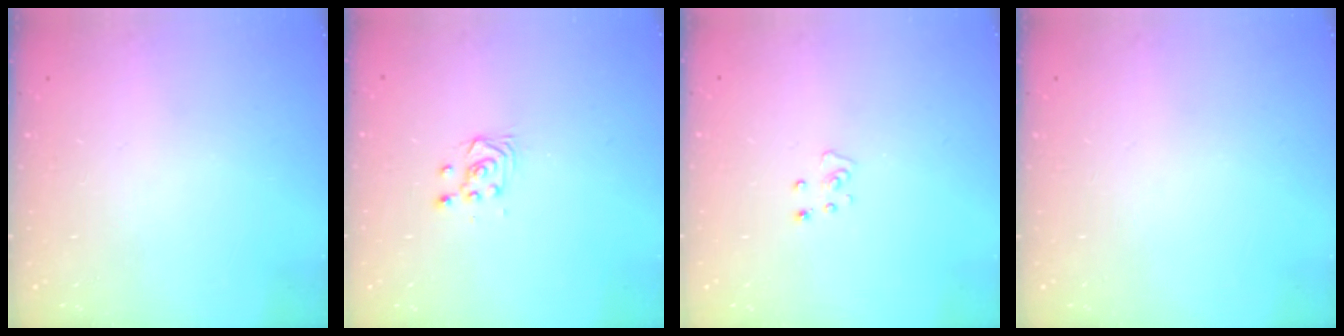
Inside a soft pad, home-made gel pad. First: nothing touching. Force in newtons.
{"total": 4.1, "press": 4.0, "slide": 1.0}
{"total": 2.8, "press": 2.8, "slide": 0.2}
{"total": 0.0}